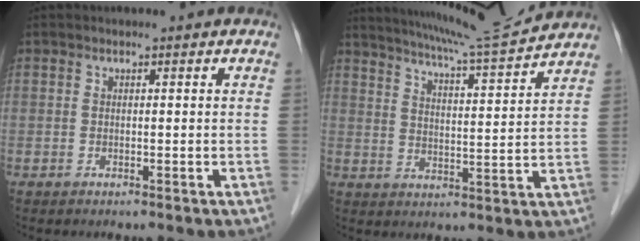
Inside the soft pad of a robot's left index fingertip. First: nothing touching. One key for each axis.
{"total": 12.8, "fx": 12.1, "fy": -1.6, "fz": 4.0, "tx": -0.076, "ty": -0.015, "tz": 0.179}